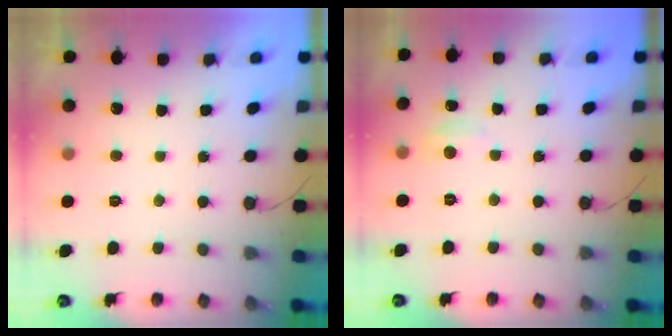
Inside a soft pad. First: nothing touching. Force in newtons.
{"total": 3.3, "press": 3.2, "slide": 0.4}